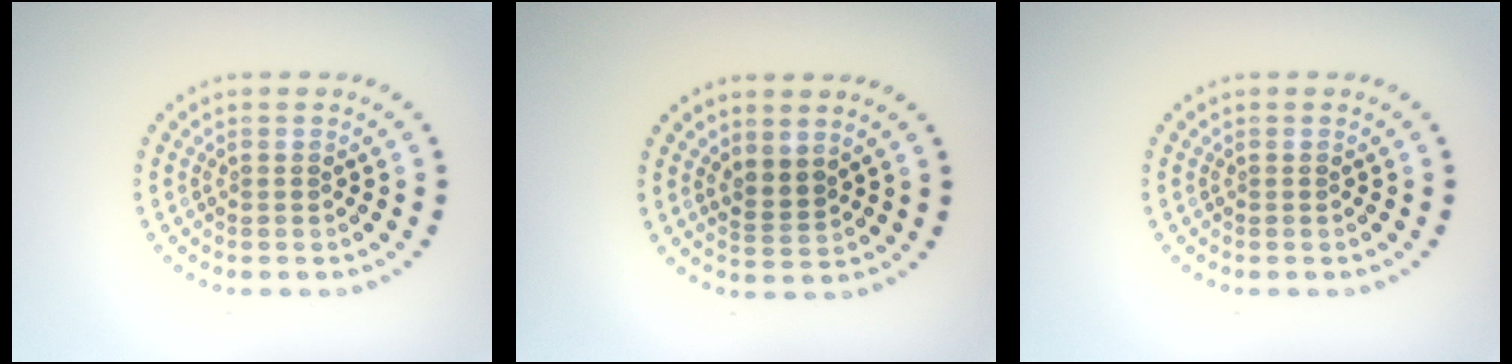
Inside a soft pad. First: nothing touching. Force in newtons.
{"total": 1.8, "press": 1.4, "slide": 1.1}
{"total": 0.0}